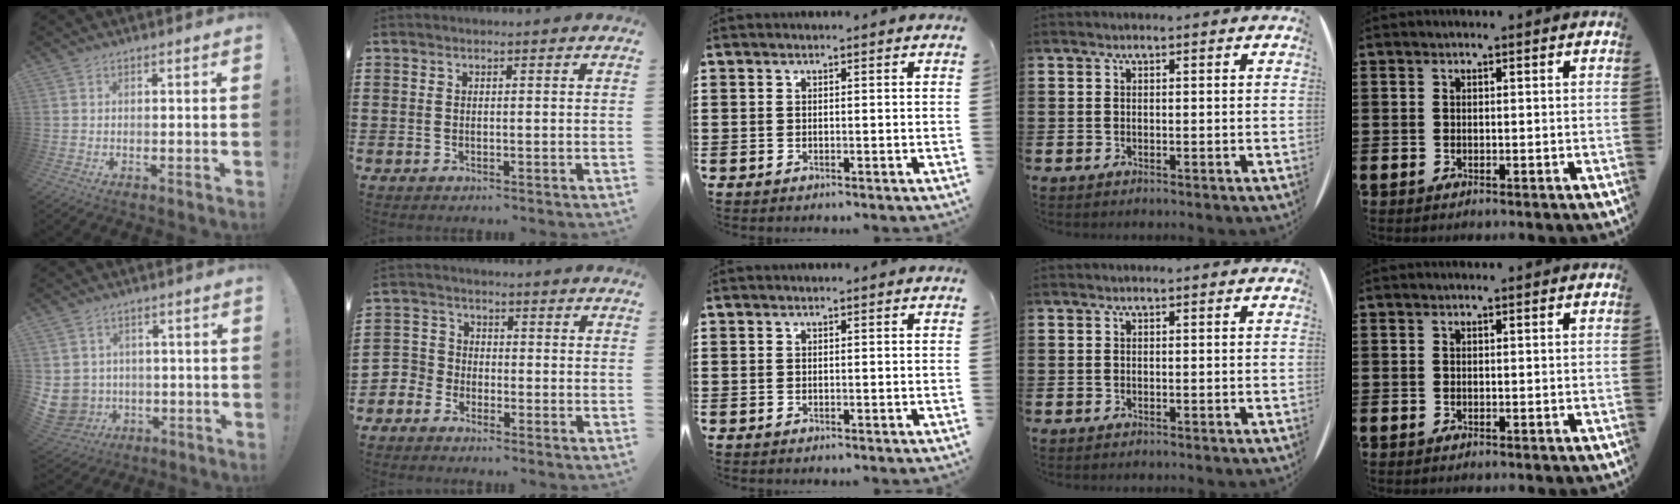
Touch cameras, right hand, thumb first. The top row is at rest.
{"thumb": {"total": 7.5, "force": [-0.1, 7.2, 2.0], "torque": [-0.067, -0.004, 0.006]}, "index": {"total": 3.3, "force": [-2.8, 1.7, -0.2], "torque": [-0.024, -0.001, -0.067]}}